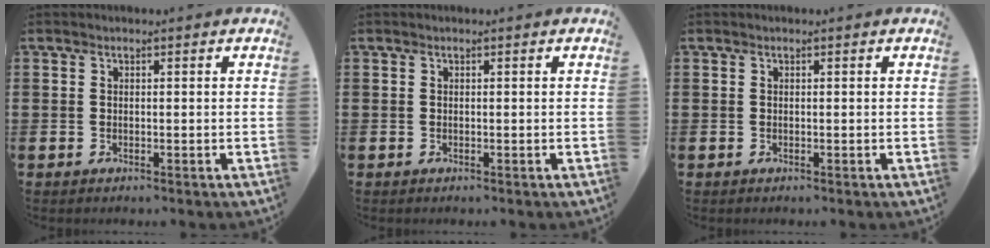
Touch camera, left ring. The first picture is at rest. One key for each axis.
{"total": 0.0}
{"total": 0.0}